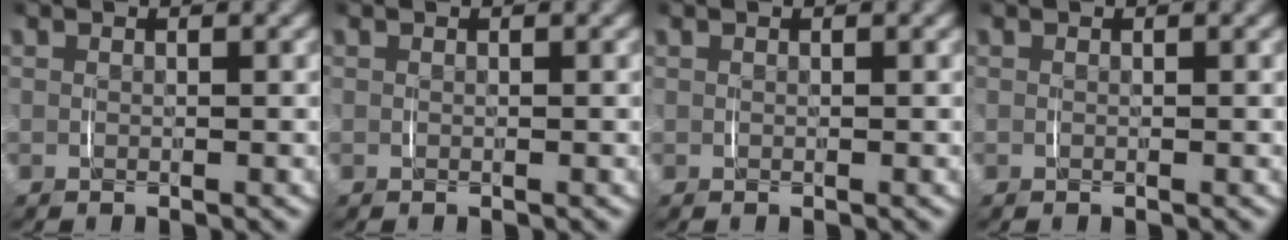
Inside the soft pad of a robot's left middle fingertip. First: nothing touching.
{"total": 0.0}
{"total": 0.0}
{"total": 0.0}